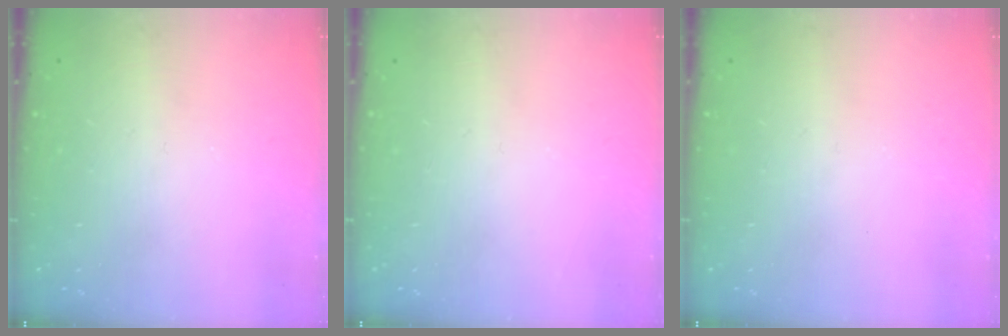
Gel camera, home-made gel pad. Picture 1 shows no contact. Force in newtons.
{"total": 0.0}
{"total": 0.0}